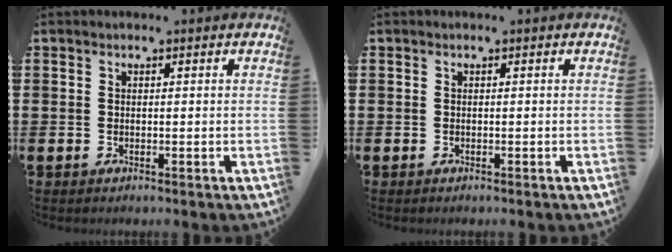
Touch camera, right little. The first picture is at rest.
{"total": 0.0}